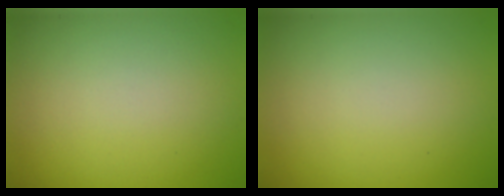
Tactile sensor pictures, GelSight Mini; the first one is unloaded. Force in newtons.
{"total": 0.0}